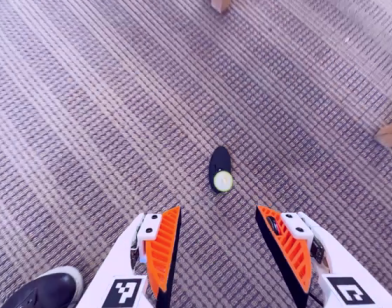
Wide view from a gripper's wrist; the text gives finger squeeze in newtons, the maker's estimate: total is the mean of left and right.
{"total": 0.0}